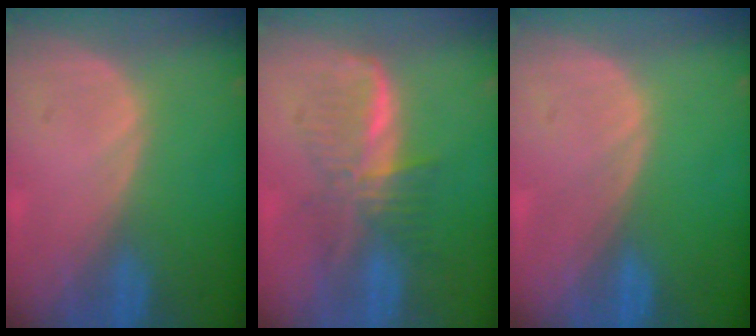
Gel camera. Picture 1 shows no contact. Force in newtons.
{"total": 6.1, "press": 6.1, "slide": 0.1}
{"total": 0.0}